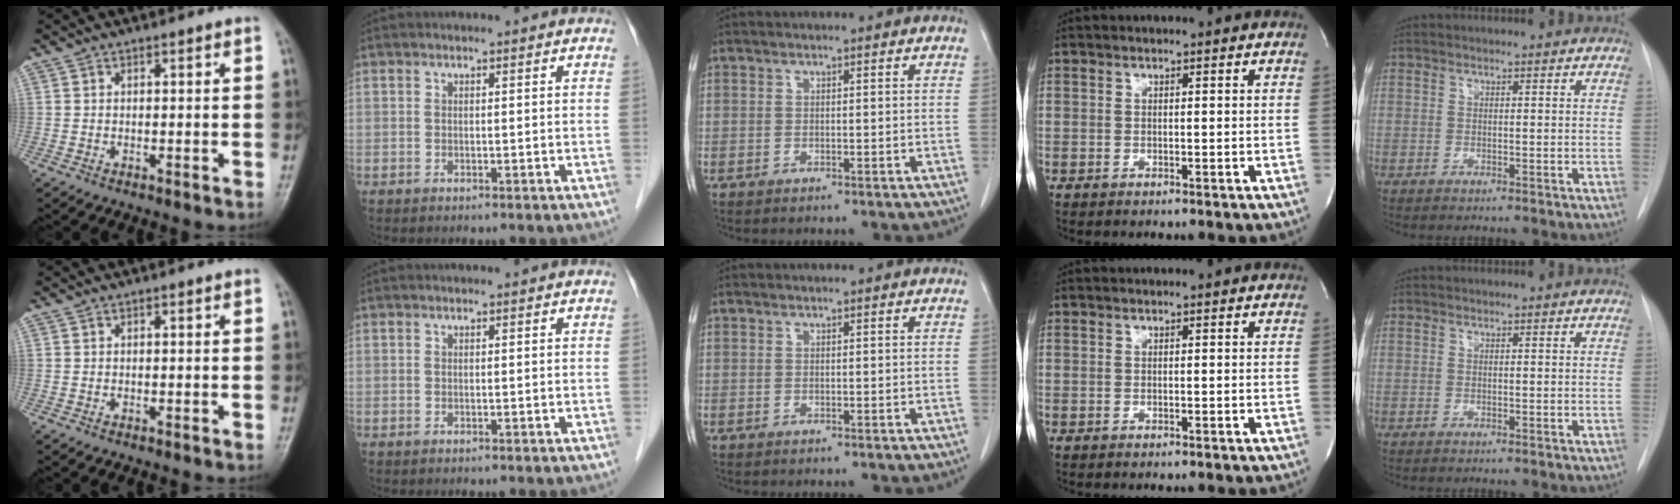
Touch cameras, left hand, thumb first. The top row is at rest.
{}